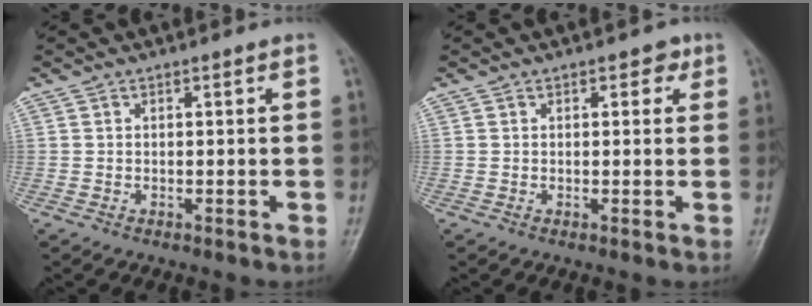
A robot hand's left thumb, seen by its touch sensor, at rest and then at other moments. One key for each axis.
{"total": 2.4, "fx": 1.1, "fy": 1.6, "fz": 1.4, "tx": 0.004, "ty": 0.000, "tz": 0.009}